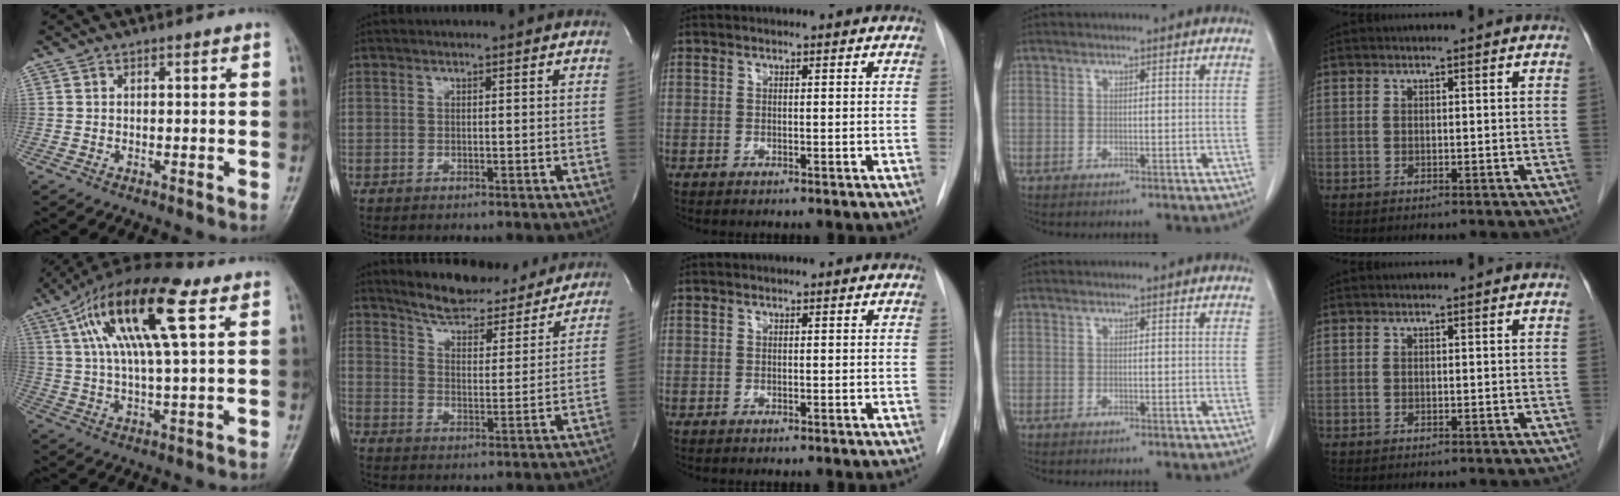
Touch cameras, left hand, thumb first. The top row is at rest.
{"thumb": {"total": 19.4, "force": [7.7, 5.7, 16.9], "torque": [-0.314, 0.009, 0.133]}, "index": {"total": 17.0, "force": [15.7, 4.0, 5.1], "torque": [-0.062, -0.013, 0.216]}}